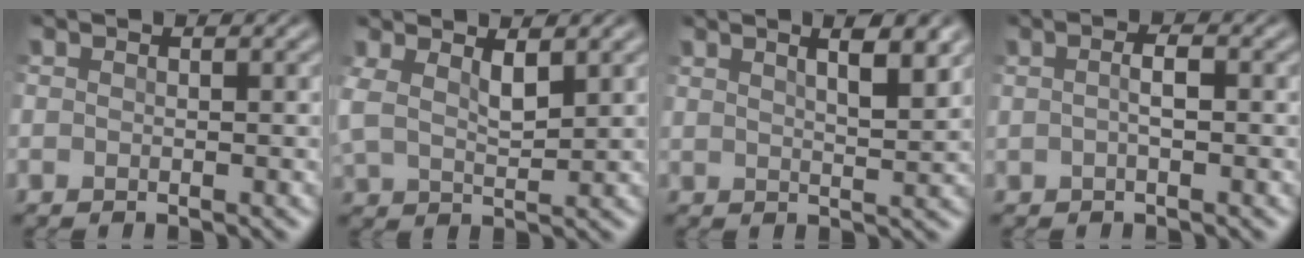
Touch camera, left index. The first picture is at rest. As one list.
[{"total": 3.6, "force": [1.5, 1.5, 2.8], "torque": [-0.074, -0.001, 0.029]}, {"total": 4.6, "force": [2.8, 1.5, 3.4], "torque": [-0.027, 0.015, 0.023]}, {"total": 1.7, "force": [-0.1, 0.5, 1.6], "torque": [-0.026, -0.004, -0.003]}]